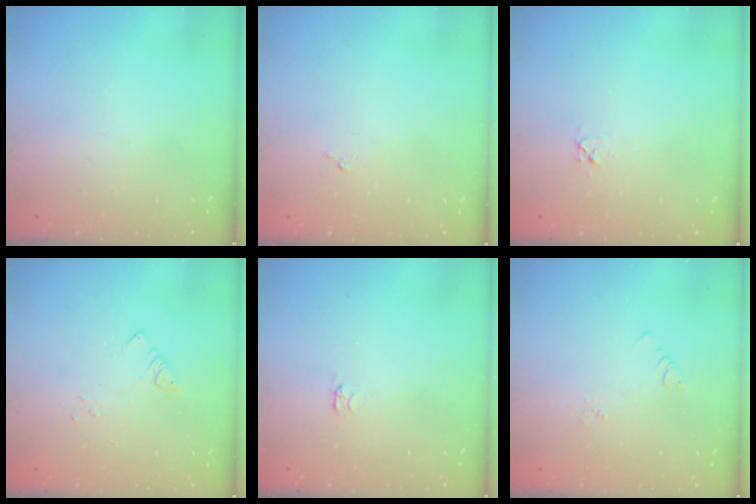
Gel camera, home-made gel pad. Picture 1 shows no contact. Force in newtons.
{"total": 3.9, "press": 3.8, "slide": 0.4}
{"total": 3.4, "press": 3.4, "slide": 0.4}
{"total": 3.0, "press": 3.0, "slide": 0.4}
{"total": 2.4, "press": 2.3, "slide": 0.4}
{"total": 3.3, "press": 3.3, "slide": 0.5}